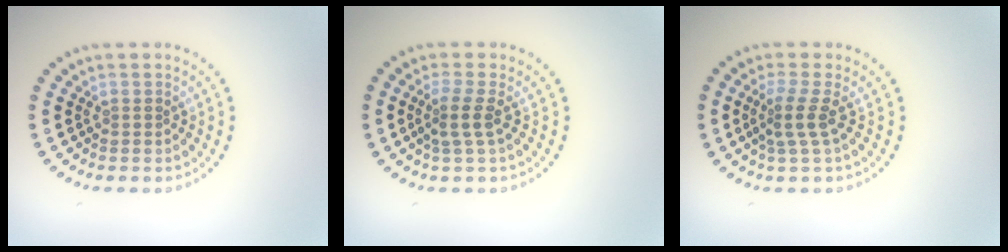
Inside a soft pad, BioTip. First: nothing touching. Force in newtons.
{"total": 2.0, "press": 1.5, "slide": 1.4}
{"total": 2.3, "press": 1.6, "slide": 1.6}